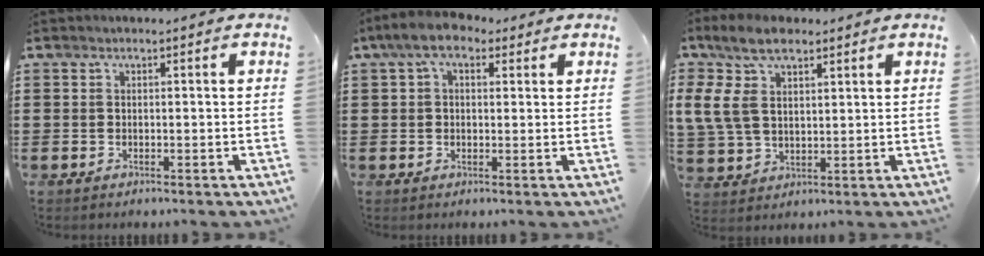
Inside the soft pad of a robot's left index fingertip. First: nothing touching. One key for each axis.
{"total": 6.0, "fx": 3.6, "fy": 2.8, "fz": 3.8, "tx": -0.086, "ty": 0.008, "tz": 0.066}
{"total": 10.1, "fx": 5.2, "fy": 5.4, "fz": 6.6, "tx": -0.155, "ty": 0.009, "tz": 0.096}